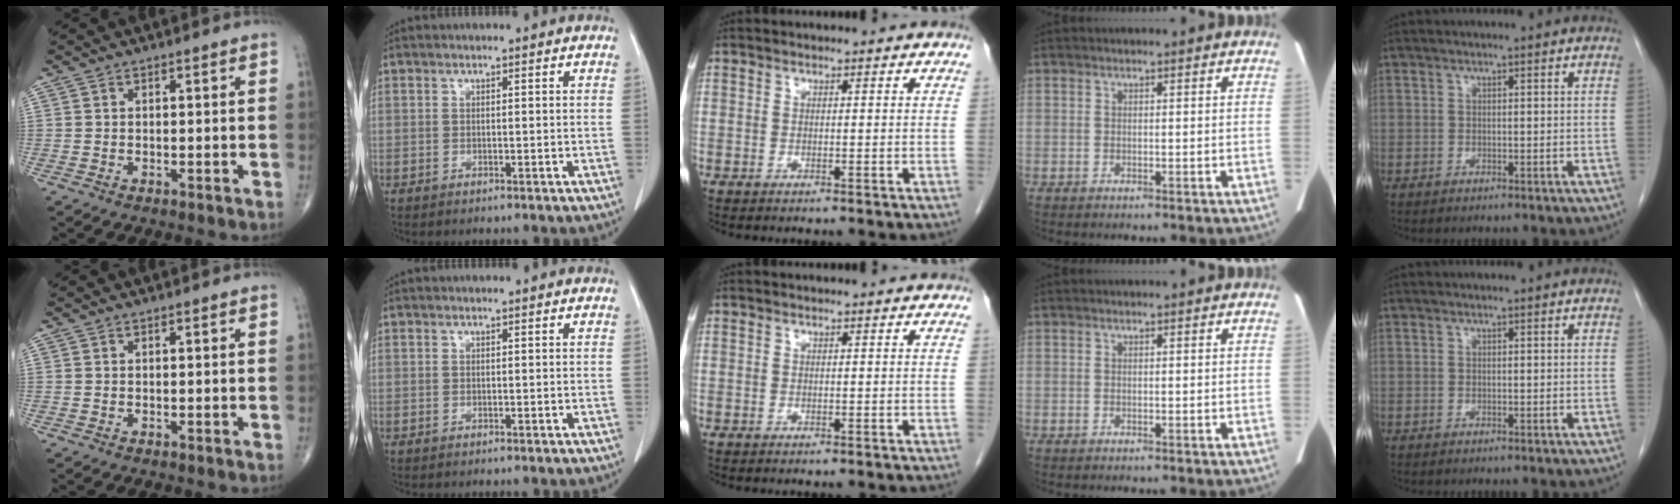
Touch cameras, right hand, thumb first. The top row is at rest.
{}